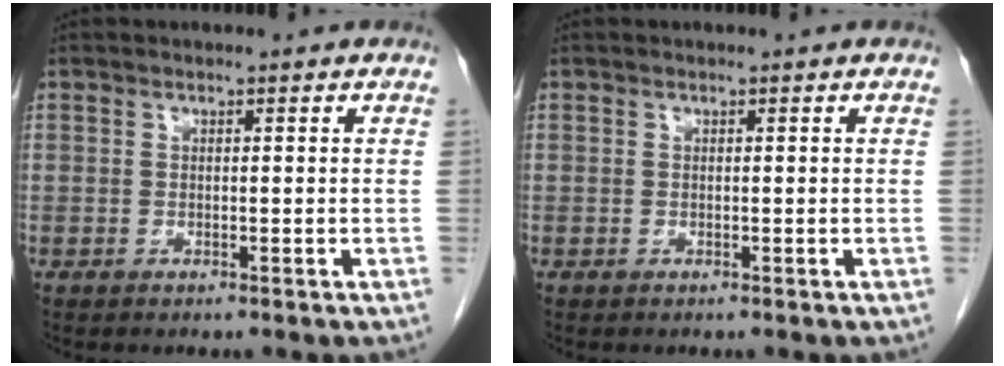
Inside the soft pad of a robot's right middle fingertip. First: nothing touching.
{"total": 0.0}